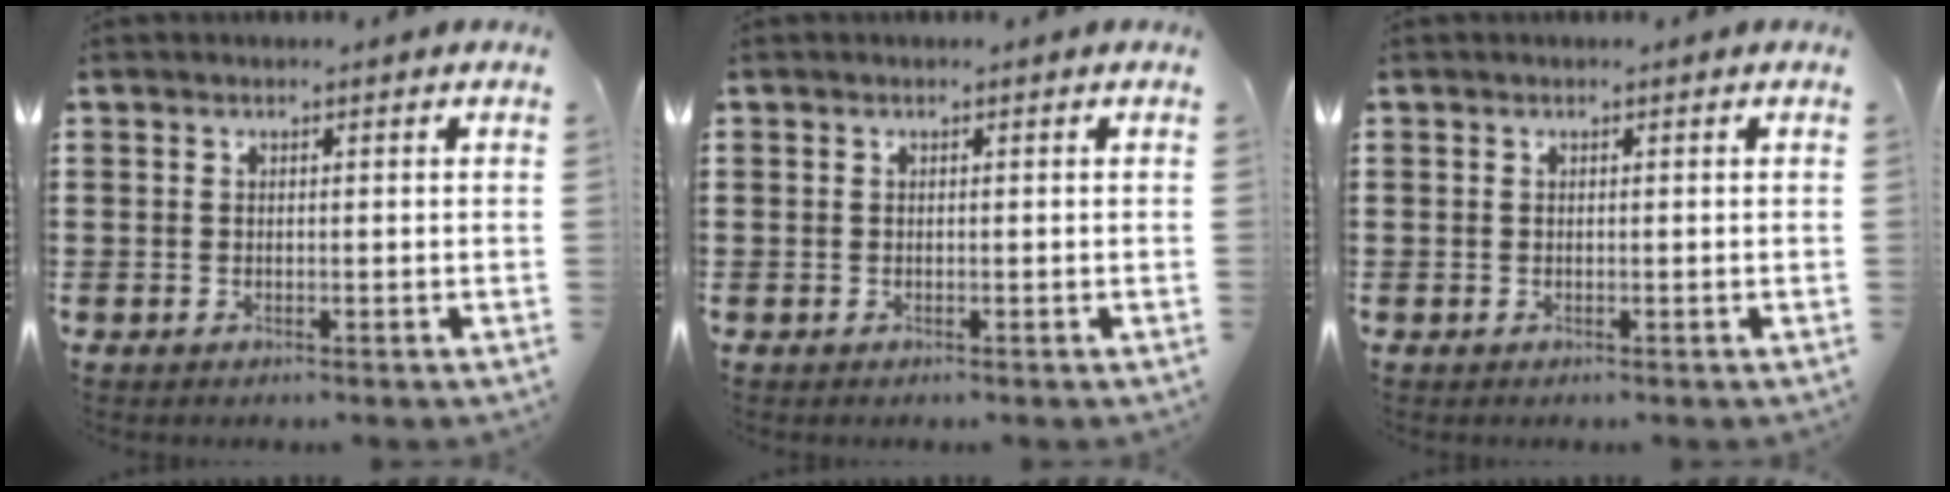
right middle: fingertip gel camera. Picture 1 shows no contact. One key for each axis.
{"total": 0.0}
{"total": 0.0}